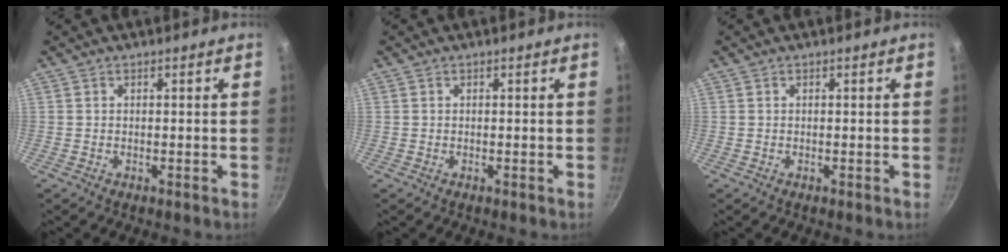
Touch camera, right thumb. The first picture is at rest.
{"total": 0.0}
{"total": 0.0}